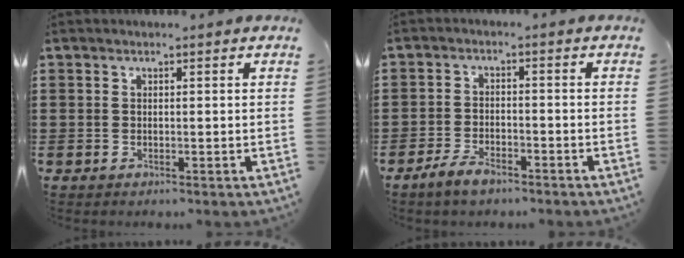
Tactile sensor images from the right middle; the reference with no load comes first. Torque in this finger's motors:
{"motor_torque": [2.14, 0.00, 0.36, 0.09]}